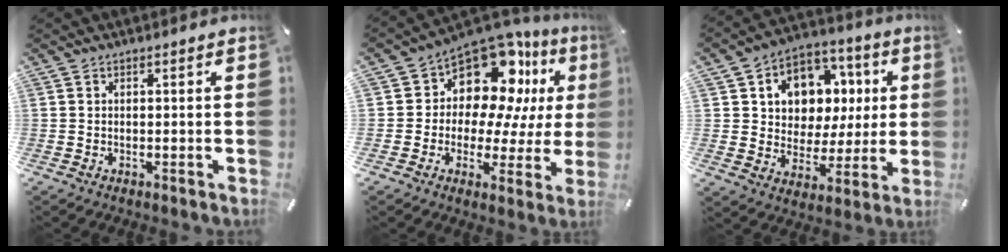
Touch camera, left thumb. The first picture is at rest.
{"total": 14.1, "force": [8.5, 9.1, 6.7], "torque": [-0.117, -0.078, 0.151]}
{"total": 10.8, "force": [2.2, 9.9, 3.6], "torque": [-0.061, -0.017, 0.048]}